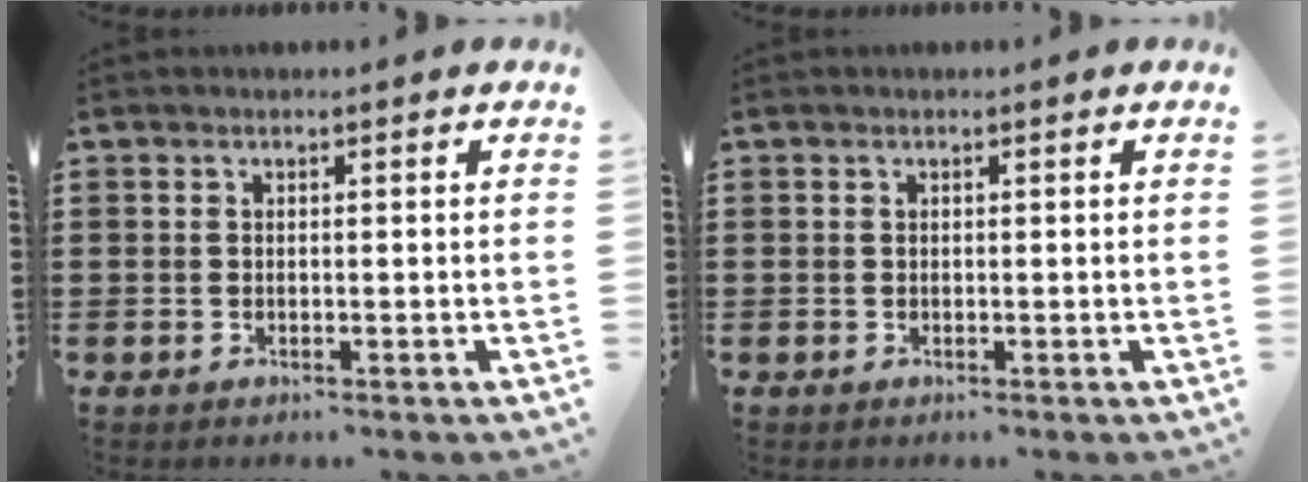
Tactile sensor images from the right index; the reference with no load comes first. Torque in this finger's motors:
{"motor_torque": [0.08, -0.04, 0.01, 0.01]}